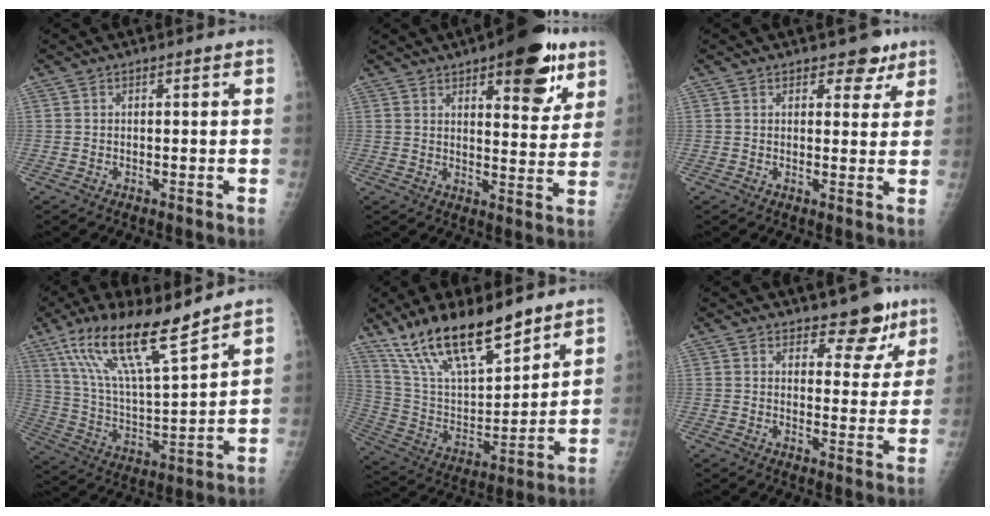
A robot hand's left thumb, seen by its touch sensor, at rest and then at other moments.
{"total": 14.4, "force": [8.1, 5.4, 10.6], "torque": [-0.098, -0.036, 0.107]}
{"total": 4.4, "force": [2.9, 2.6, 2.1], "torque": [0.003, -0.012, 0.035]}
{"total": 17.6, "force": [12.1, 3.2, 12.3], "torque": [-0.213, -0.059, 0.233]}
{"total": 19.8, "force": [14.5, 6.4, 11.9], "torque": [-0.181, -0.066, 0.274]}
{"total": 7.5, "force": [5.6, 3.7, 3.4], "torque": [-0.006, -0.034, 0.072]}